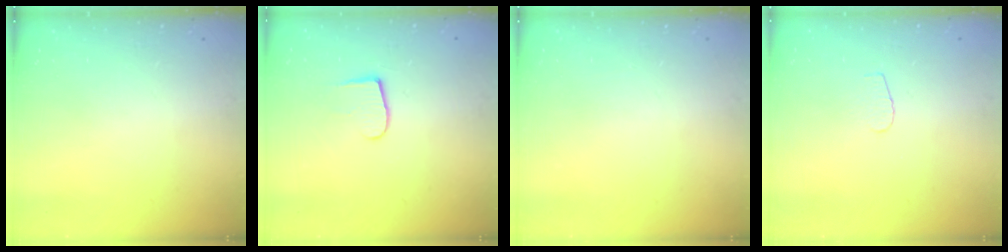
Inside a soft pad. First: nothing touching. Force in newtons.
{"total": 6.6, "press": 6.6, "slide": 0.6}
{"total": 0.0}
{"total": 3.3, "press": 3.3, "slide": 0.4}